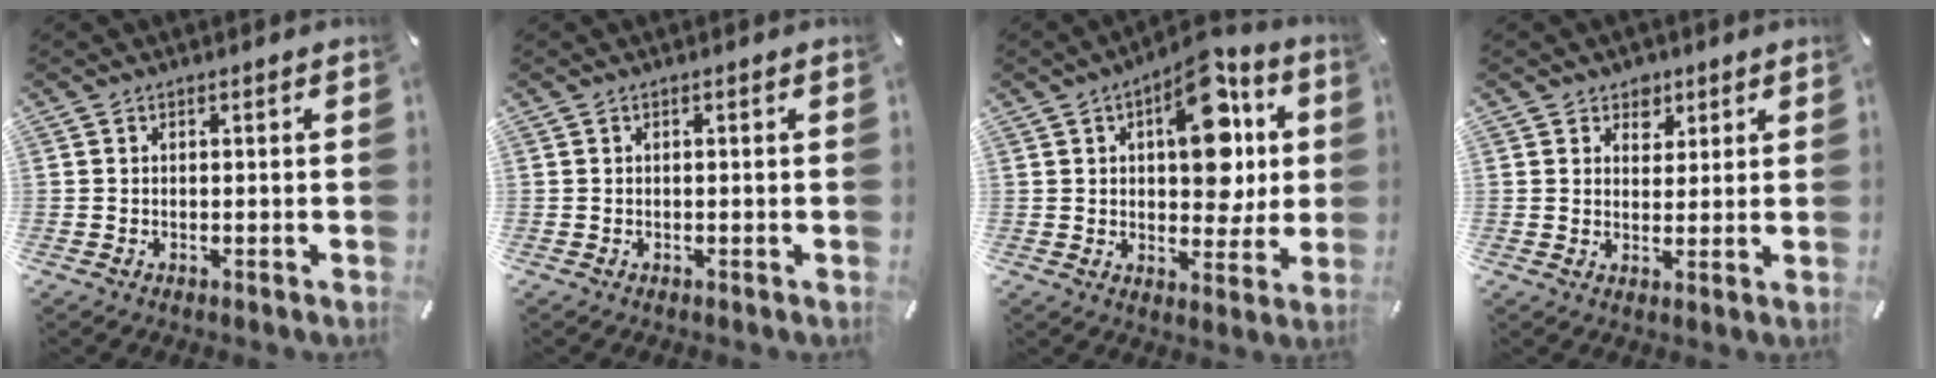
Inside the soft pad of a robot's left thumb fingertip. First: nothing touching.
{"total": 0.0}
{"total": 17.0, "force": [5.5, 9.7, 12.7], "torque": [-0.157, -0.022, 0.092]}
{"total": 4.4, "force": [2.6, 3.5, 0.6], "torque": [0.006, -0.012, 0.040]}